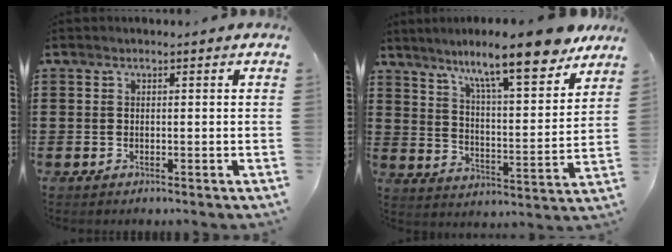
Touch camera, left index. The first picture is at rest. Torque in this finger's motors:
{"motor_torque": [2.14, 0.00, 0.56, 0.21]}